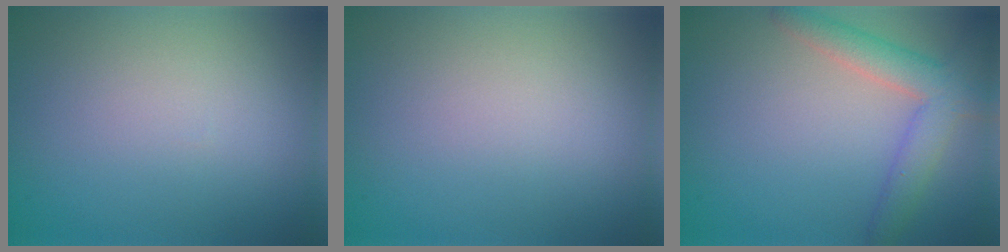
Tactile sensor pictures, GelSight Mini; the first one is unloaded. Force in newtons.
{"total": 0.0}
{"total": 4.2, "press": 4.2, "slide": 0.2}